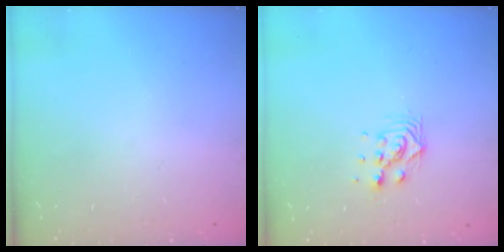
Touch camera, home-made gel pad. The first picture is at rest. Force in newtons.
{"total": 7.0, "press": 7.0, "slide": 0.5}